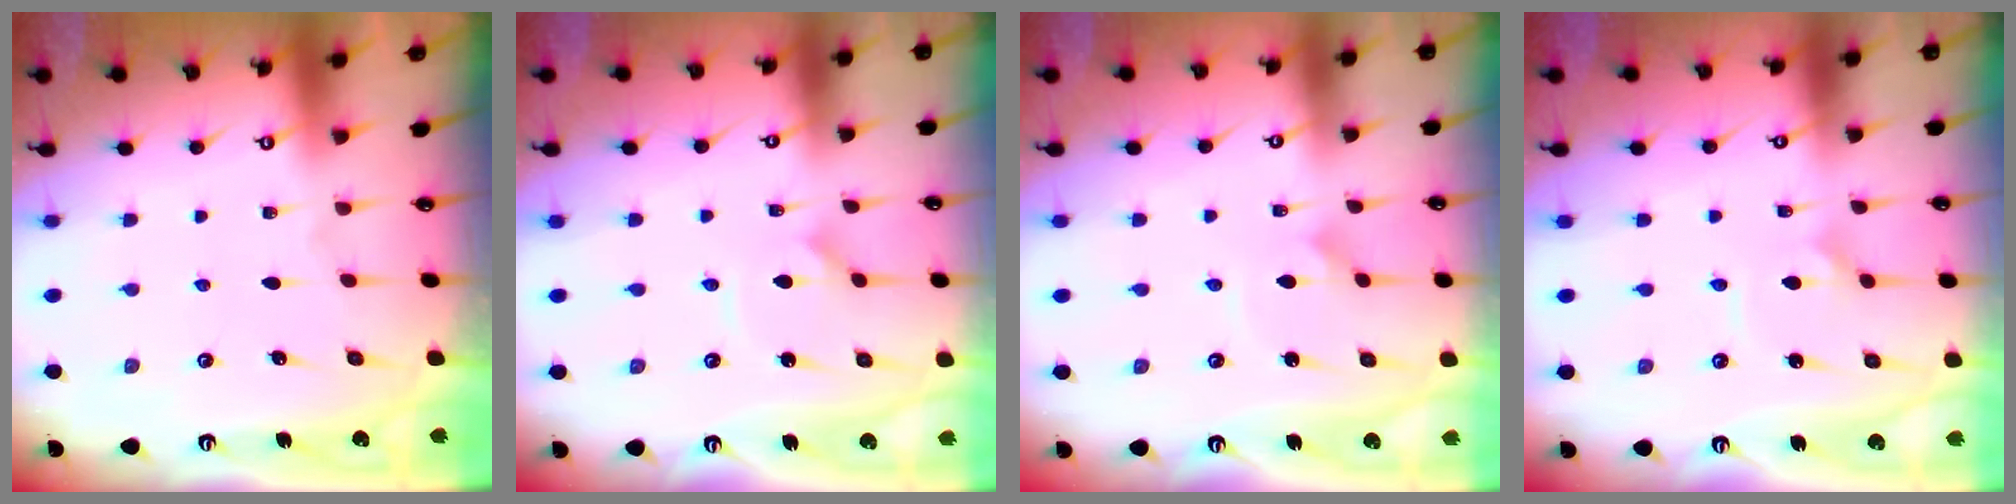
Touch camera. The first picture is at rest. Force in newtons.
{"total": 2.9, "press": 2.9, "slide": 0.1}
{"total": 1.5, "press": 1.5, "slide": 0.0}
{"total": 2.1, "press": 2.1, "slide": 0.1}